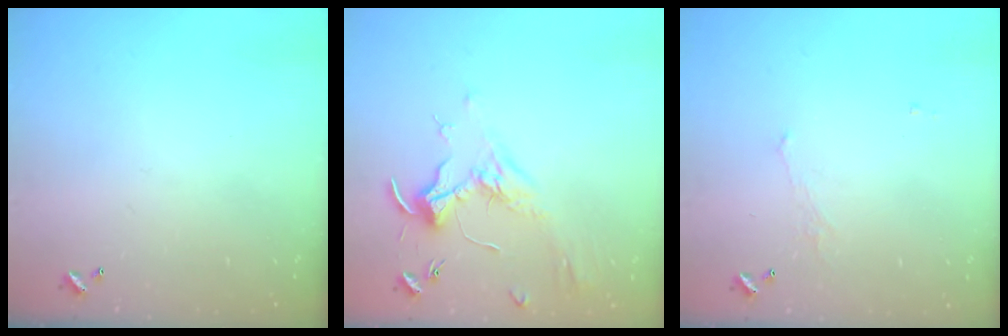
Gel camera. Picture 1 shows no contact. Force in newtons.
{"total": 1.8, "press": 1.6, "slide": 0.8}
{"total": 1.1, "press": 0.8, "slide": 0.7}